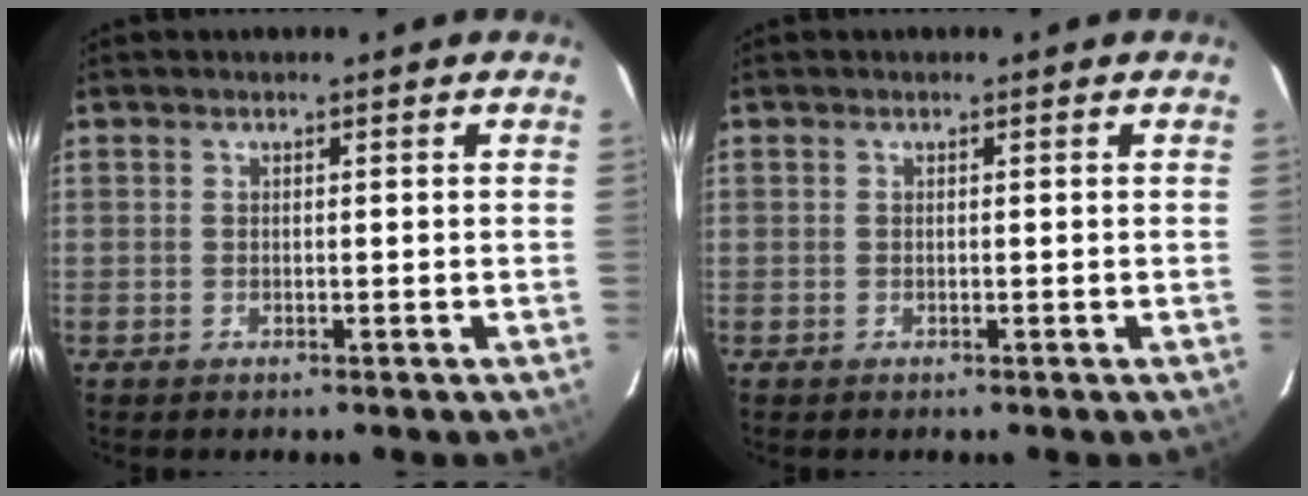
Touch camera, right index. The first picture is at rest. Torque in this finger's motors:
{"motor_torque": [0.00, 0.00, 0.01, 0.01]}